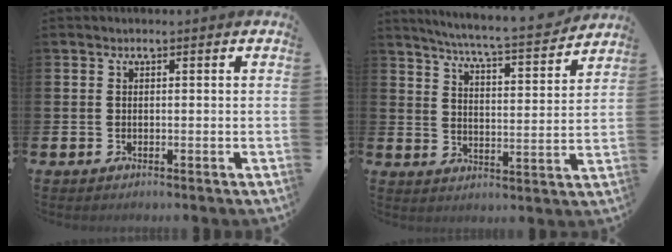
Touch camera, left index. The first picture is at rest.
{"total": 6.6, "force": [6.2, -0.2, 2.2], "torque": [-0.060, -0.051, 0.103]}